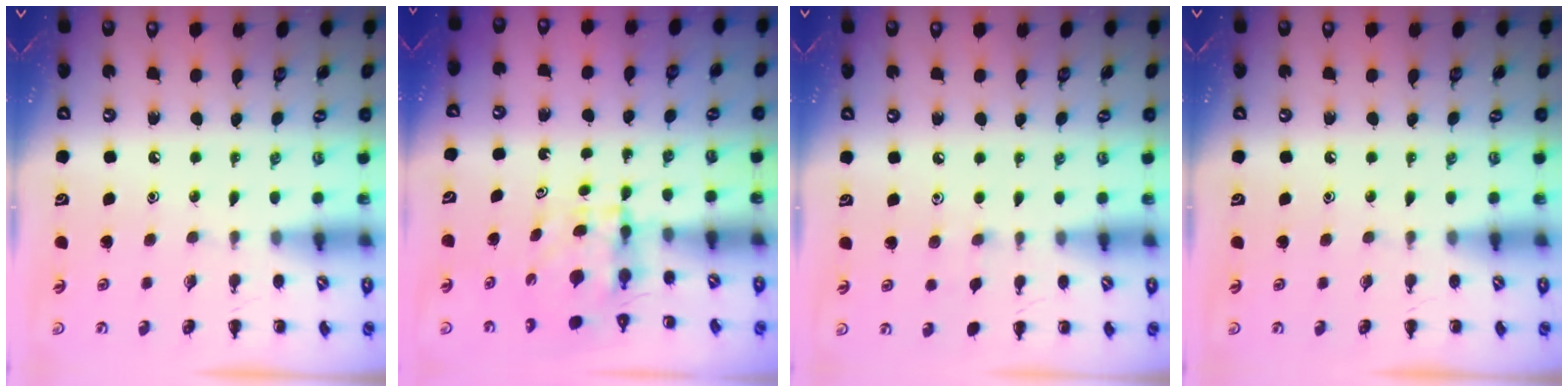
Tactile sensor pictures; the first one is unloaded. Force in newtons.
{"total": 3.9, "press": 3.9, "slide": 0.3}
{"total": 3.8, "press": 3.5, "slide": 1.3}
{"total": 0.0}